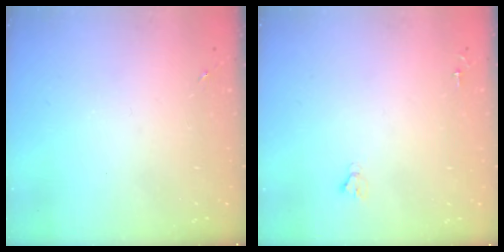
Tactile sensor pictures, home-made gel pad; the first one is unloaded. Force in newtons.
{"total": 1.8, "press": 1.8, "slide": 0.1}